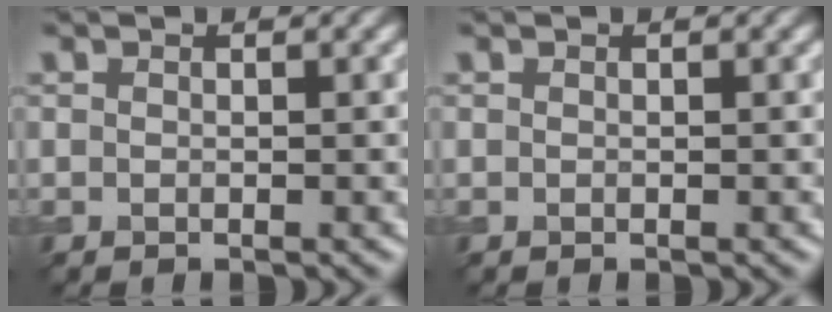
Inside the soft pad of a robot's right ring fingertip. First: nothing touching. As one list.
[{"total": 0.0}]